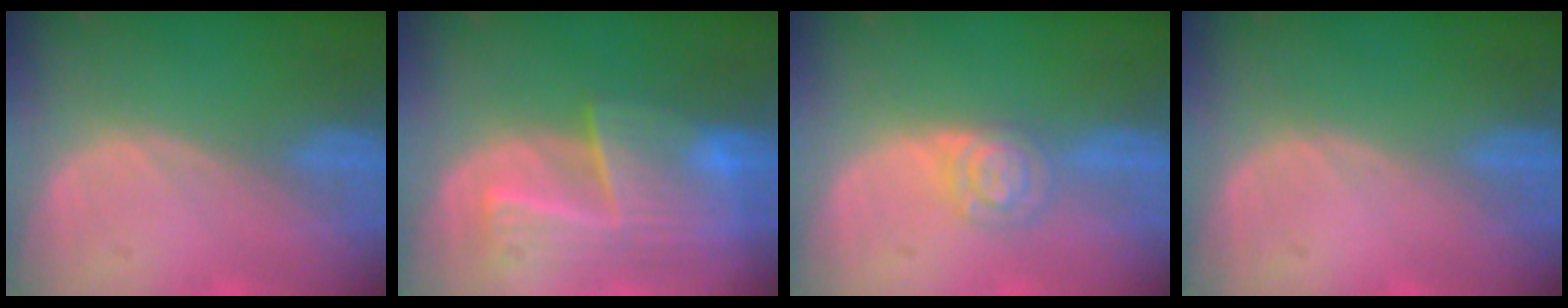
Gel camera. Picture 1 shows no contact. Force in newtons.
{"total": 9.4, "press": 8.3, "slide": 4.2}
{"total": 4.5, "press": 4.5, "slide": 0.1}
{"total": 0.0}